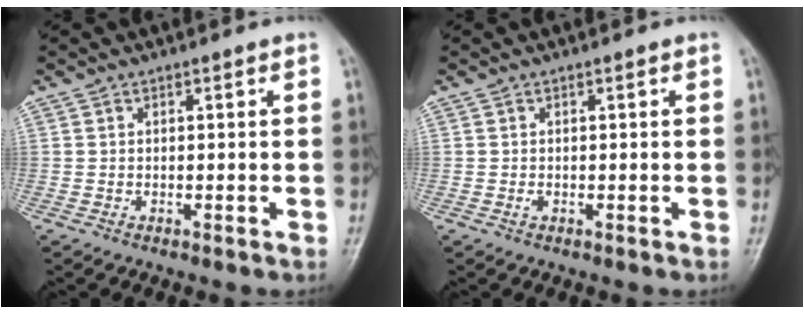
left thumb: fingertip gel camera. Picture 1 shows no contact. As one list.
[{"total": 0.5, "force": [-0.1, 0.4, 0.3], "torque": [0.000, 0.002, -0.001]}]